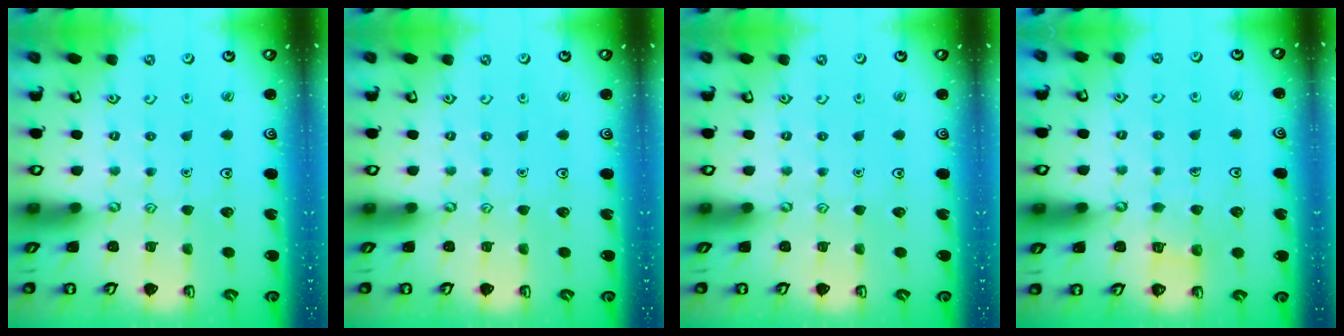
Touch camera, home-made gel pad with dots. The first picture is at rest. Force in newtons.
{"total": 0.0}
{"total": 0.0}
{"total": 3.5, "press": 3.4, "slide": 0.3}